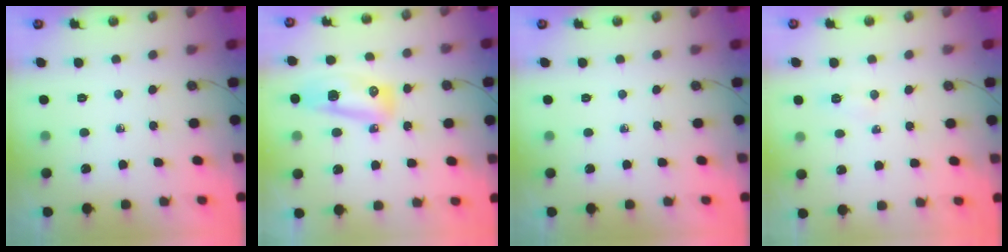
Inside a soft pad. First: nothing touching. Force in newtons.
{"total": 9.9, "press": 9.8, "slide": 1.5}
{"total": 0.0}
{"total": 5.7, "press": 5.4, "slide": 2.1}